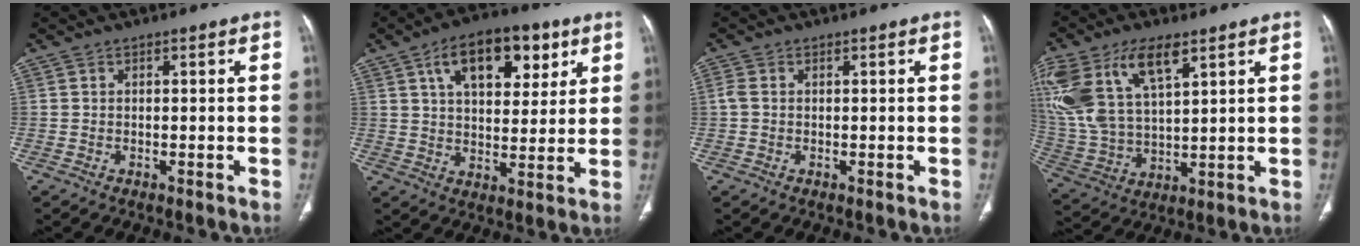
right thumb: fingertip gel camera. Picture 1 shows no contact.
{"total": 15.9, "force": [7.3, 8.5, 11.2], "torque": [-0.133, -0.012, 0.116]}
{"total": 1.6, "force": [0.2, 1.2, 1.0], "torque": [-0.033, 0.005, 0.005]}
{"total": 21.2, "force": [10.1, 10.5, 15.4], "torque": [-0.343, -0.011, 0.202]}